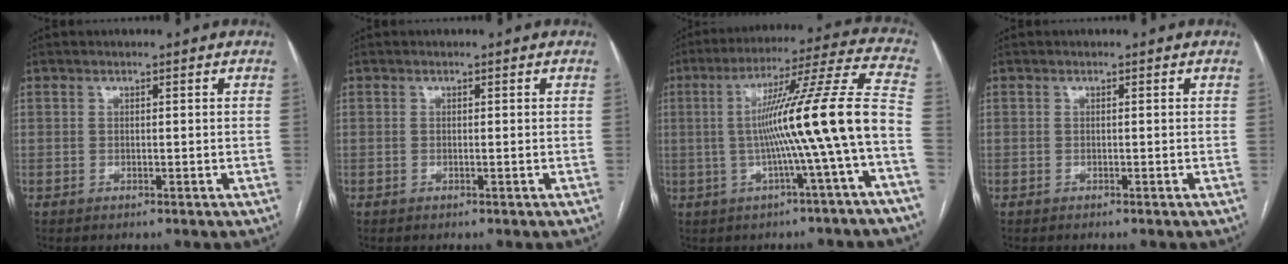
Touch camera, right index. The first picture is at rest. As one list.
[{"total": 0.0}, {"total": 15.6, "force": [-2.6, -2.0, 15.3], "torque": [-0.235, 0.019, -0.044]}, {"total": 0.0}]